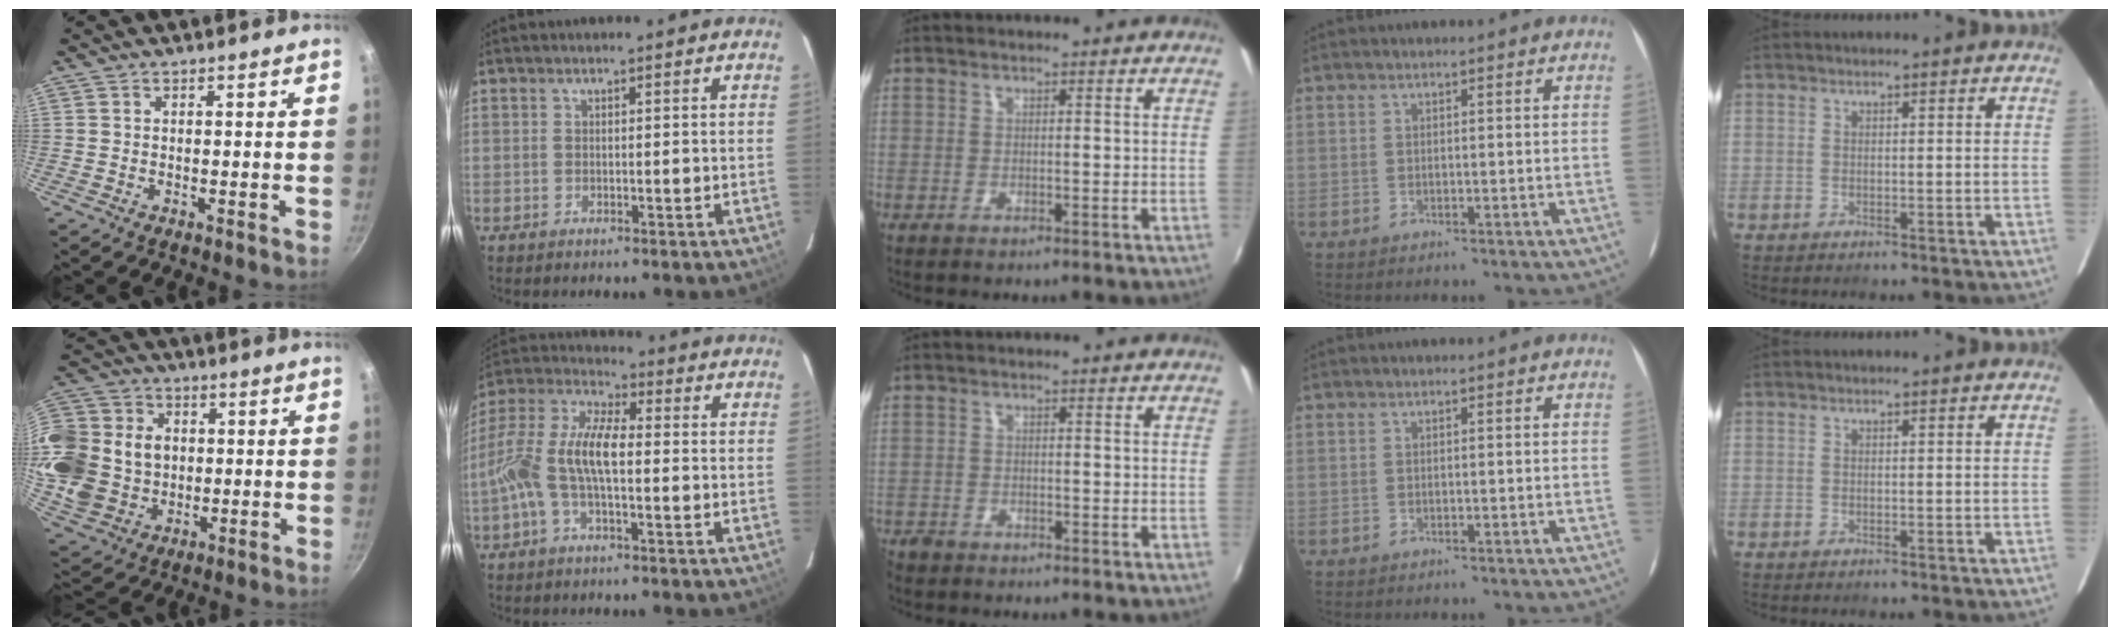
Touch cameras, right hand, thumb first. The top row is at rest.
{"thumb": {"total": 23.9, "force": [0.9, 20.2, 12.9], "torque": [-0.292, 0.027, 0.031]}, "index": {"total": 12.5, "force": [-1.8, 4.5, 11.5], "torque": [-0.239, 0.013, -0.040]}, "middle": {"total": 3.1, "force": [-2.7, 1.5, 0.5], "torque": [-0.021, -0.008, -0.053]}}